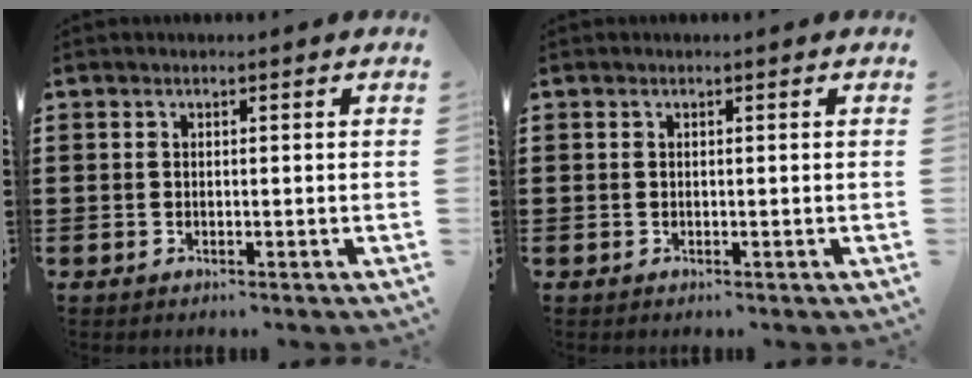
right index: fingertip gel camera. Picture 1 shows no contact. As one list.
[{"total": 0.0}]